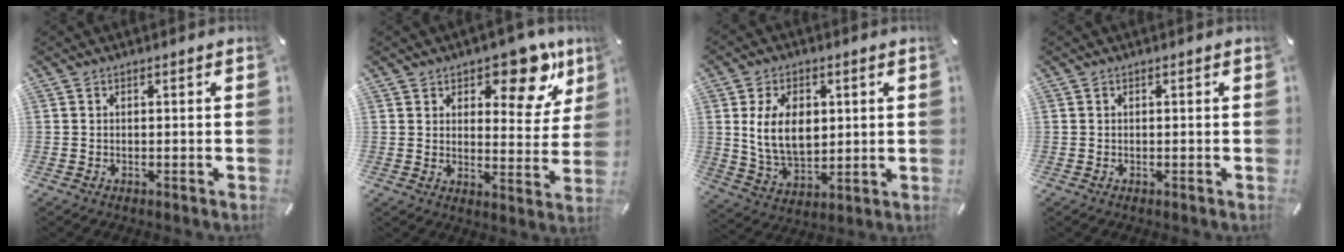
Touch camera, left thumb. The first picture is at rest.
{"total": 13.4, "force": [8.8, 6.6, 7.7], "torque": [-0.080, -0.066, 0.145]}
{"total": 11.8, "force": [2.4, 8.0, 8.3], "torque": [-0.183, 0.002, 0.041]}
{"total": 0.0}